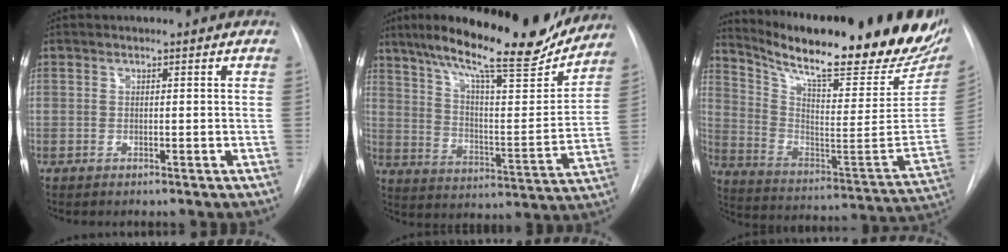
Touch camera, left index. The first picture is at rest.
{"total": 22.6, "force": [18.9, 3.3, 11.9], "torque": [-0.197, -0.013, 0.275]}
{"total": 29.8, "force": [24.1, 4.5, 16.9], "torque": [-0.279, -0.064, 0.334]}